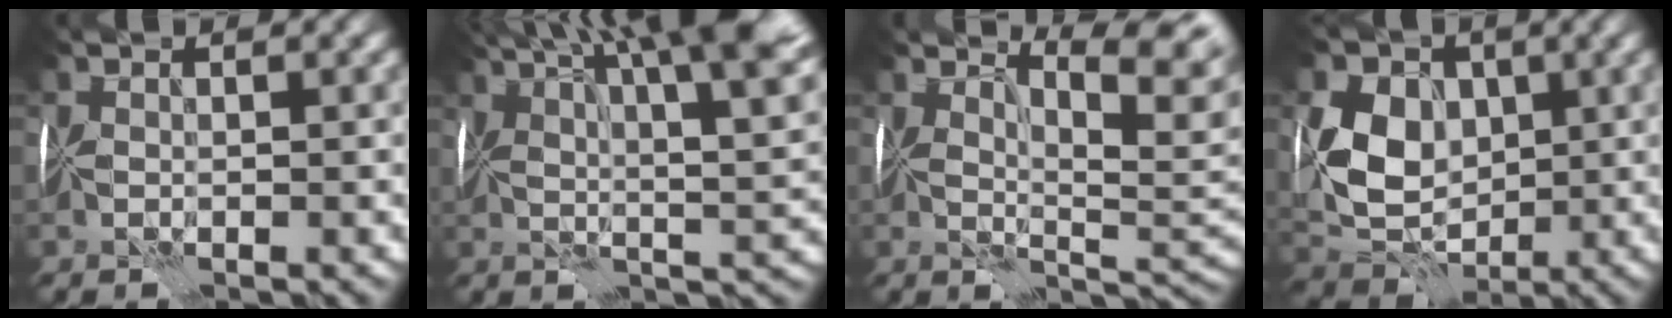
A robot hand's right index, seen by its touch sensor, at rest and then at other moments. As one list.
[{"total": 12.5, "force": [6.8, 2.7, 10.1], "torque": [-0.131, 0.025, 0.083]}, {"total": 3.9, "force": [2.6, 0.0, 3.0], "torque": [-0.040, -0.009, 0.048]}, {"total": 5.3, "force": [0.4, 4.1, 3.2], "torque": [-0.064, -0.015, 0.006]}]